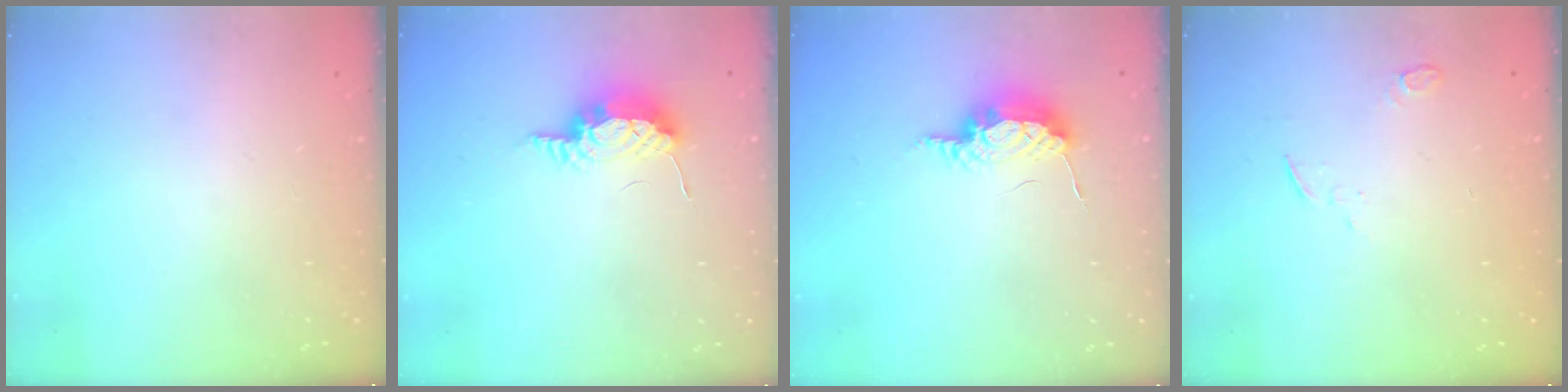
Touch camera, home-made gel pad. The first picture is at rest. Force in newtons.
{"total": 8.6, "press": 8.1, "slide": 2.7}
{"total": 7.6, "press": 7.5, "slide": 1.4}
{"total": 3.7, "press": 3.6, "slide": 0.8}